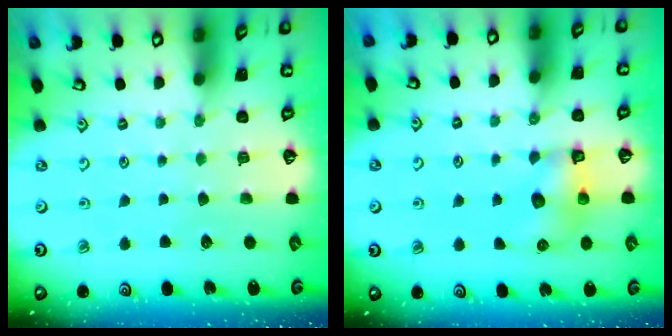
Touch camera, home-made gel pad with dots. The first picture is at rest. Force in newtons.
{"total": 6.8, "press": 6.8, "slide": 0.1}